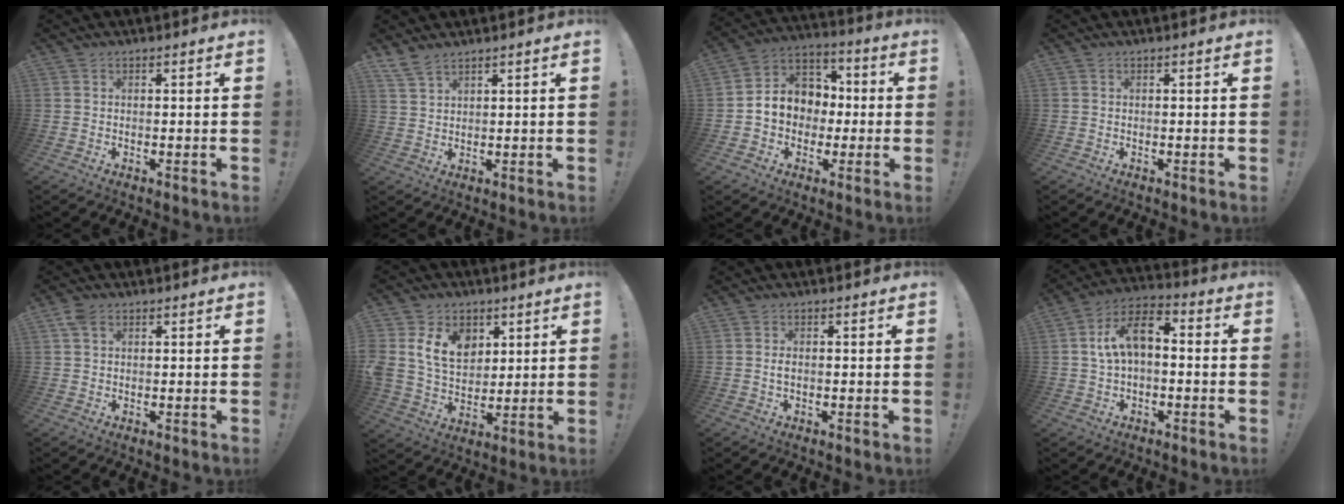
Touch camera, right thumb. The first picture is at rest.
{"total": 4.3, "force": [3.7, 1.1, 1.9], "torque": [-0.044, -0.018, 0.070]}
{"total": 11.2, "force": [-0.9, 10.2, 4.6], "torque": [-0.054, 0.010, -0.008]}
{"total": 0.0}
{"total": 3.9, "force": [1.8, 2.5, 2.3], "torque": [-0.046, 0.005, 0.036]}
{"total": 14.3, "force": [5.9, 10.4, 7.8], "torque": [-0.139, -0.020, 0.117]}
{"total": 1.3, "force": [-0.3, 0.7, 1.0], "torque": [-0.022, 0.005, -0.005]}
{"total": 10.5, "force": [1.4, 6.1, 8.5], "torque": [-0.144, 0.009, 0.028]}